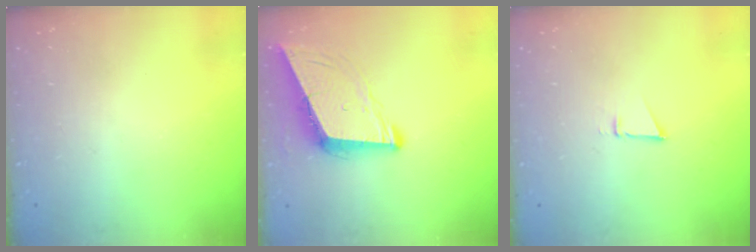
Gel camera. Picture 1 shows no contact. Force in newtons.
{"total": 8.9, "press": 8.0, "slide": 3.7}
{"total": 2.6, "press": 2.5, "slide": 0.8}